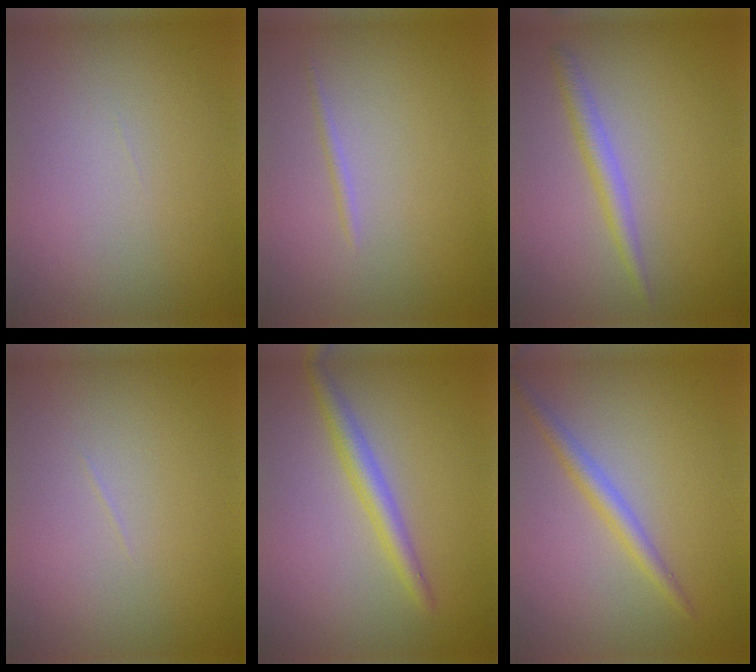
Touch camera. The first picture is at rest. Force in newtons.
{"total": 0.6, "press": 0.6, "slide": 0.1}
{"total": 2.0, "press": 2.0, "slide": 0.1}
{"total": 0.0}
{"total": 2.4, "press": 2.4, "slide": 0.1}
{"total": 2.0, "press": 2.0, "slide": 0.1}